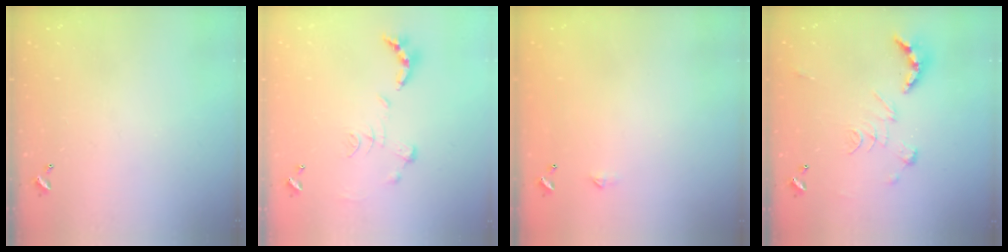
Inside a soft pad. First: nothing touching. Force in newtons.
{"total": 1.1, "press": 1.0, "slide": 0.4}
{"total": 2.3, "press": 2.3, "slide": 0.4}
{"total": 2.5, "press": 2.0, "slide": 1.5}